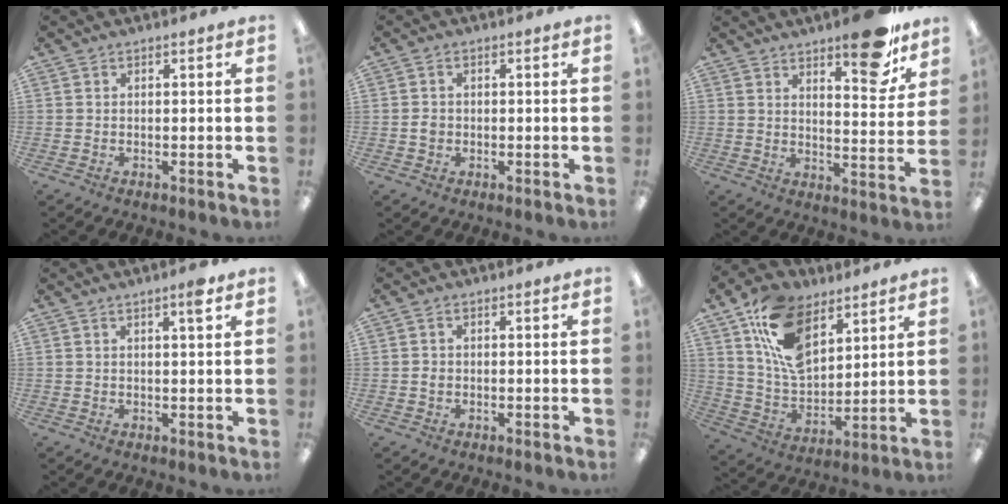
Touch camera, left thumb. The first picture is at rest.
{"total": 1.7, "force": [-0.2, 1.4, 1.0], "torque": [-0.019, 0.005, -0.006]}
{"total": 13.7, "force": [10.0, 4.6, 8.2], "torque": [-0.089, -0.069, 0.164]}
{"total": 3.5, "force": [2.2, 0.5, 2.7], "torque": [-0.034, -0.007, 0.030]}
{"total": 1.1, "force": [-0.1, 0.9, 0.7], "torque": [-0.013, 0.004, -0.004]}
{"total": 16.5, "force": [9.0, 10.0, 9.7], "torque": [-0.190, -0.026, 0.170]}